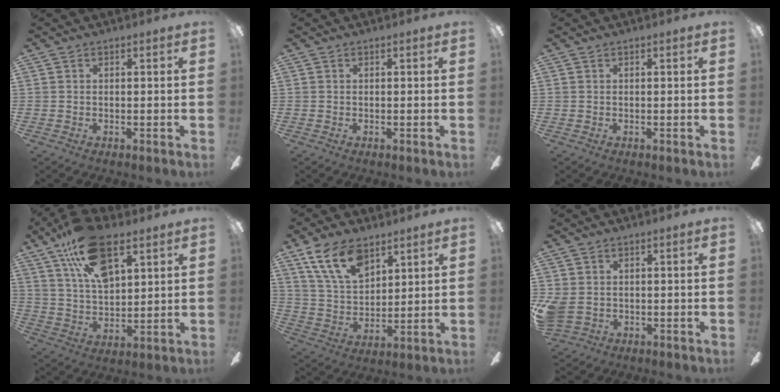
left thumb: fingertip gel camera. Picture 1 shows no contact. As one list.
[{"total": 0.0}, {"total": 0.0}, {"total": 17.4, "force": [10.2, 8.6, 11.1], "torque": [-0.189, -0.030, 0.180]}, {"total": 14.0, "force": [9.0, 7.4, 7.7], "torque": [-0.150, -0.026, 0.172]}, {"total": 4.7, "force": [-0.2, 3.8, 2.8], "torque": [-0.076, 0.001, -0.004]}]